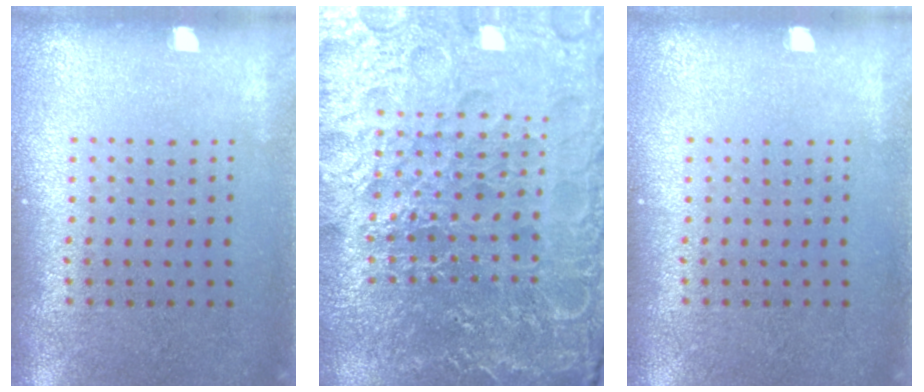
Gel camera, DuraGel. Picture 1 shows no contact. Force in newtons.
{"total": 6.3, "press": 5.7, "slide": 2.8}
{"total": 0.0}